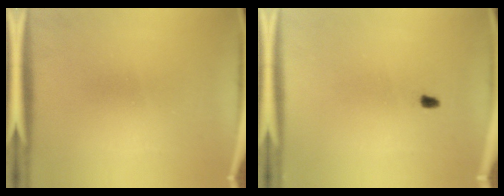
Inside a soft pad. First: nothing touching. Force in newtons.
{"total": 0.9}